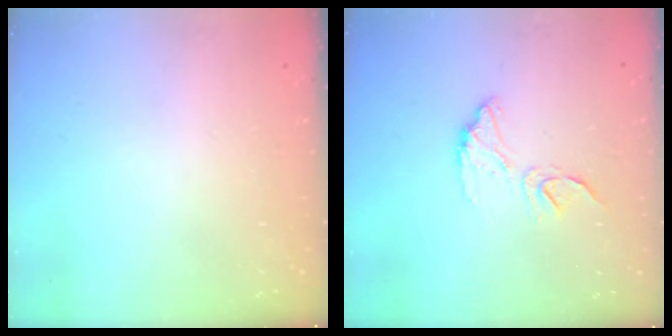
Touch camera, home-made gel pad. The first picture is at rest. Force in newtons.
{"total": 10.0, "press": 10.0, "slide": 0.4}